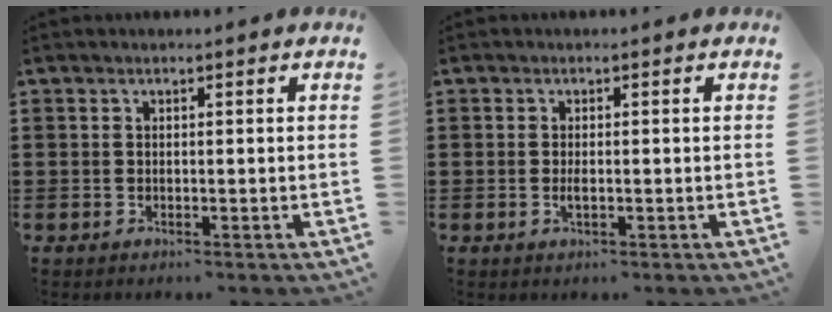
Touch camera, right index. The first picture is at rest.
{"total": 1.2, "force": [-0.2, 0.4, 1.1], "torque": [-0.028, -0.005, -0.006]}